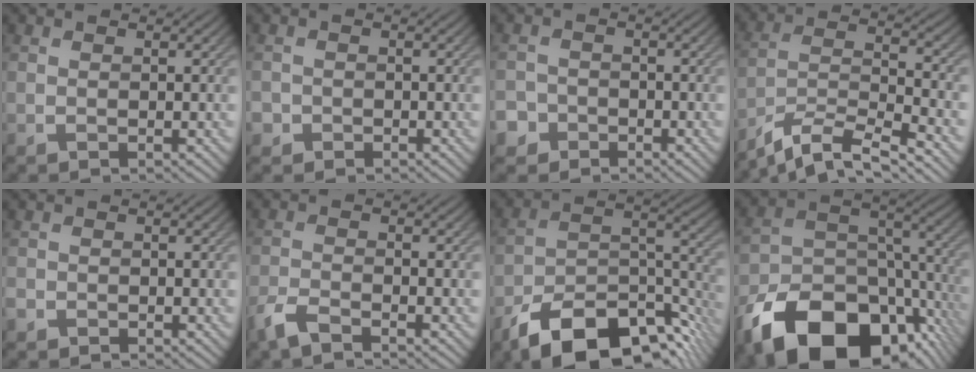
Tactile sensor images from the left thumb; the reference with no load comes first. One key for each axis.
{"total": 1.9, "fx": -1.0, "fy": 1.6, "fz": 0.2, "tx": 0.001, "ty": -0.004, "tz": -0.020}
{"total": 3.5, "fx": -2.2, "fy": 2.7, "fz": 0.4, "tx": -0.003, "ty": -0.001, "tz": -0.047}
{"total": 9.8, "fx": -8.1, "fy": 1.9, "fz": 5.1, "tx": -0.089, "ty": 0.001, "tz": -0.154}
{"total": 1.2, "fx": -0.9, "fy": 0.8, "fz": 0.2, "tx": -0.006, "ty": -0.003, "tz": -0.020}
{"total": 3.4, "fx": -2.7, "fy": 0.7, "fz": 1.9, "tx": -0.048, "ty": -0.005, "tz": -0.065}
{"total": 15.7, "fx": -11.2, "fy": 6.2, "fz": 9.1, "tx": -0.164, "ty": -0.018, "tz": -0.190}
{"total": 18.9, "fx": -10.9, "fy": 11.1, "fz": 10.9, "tx": -0.198, "ty": -0.055, "tz": -0.170}